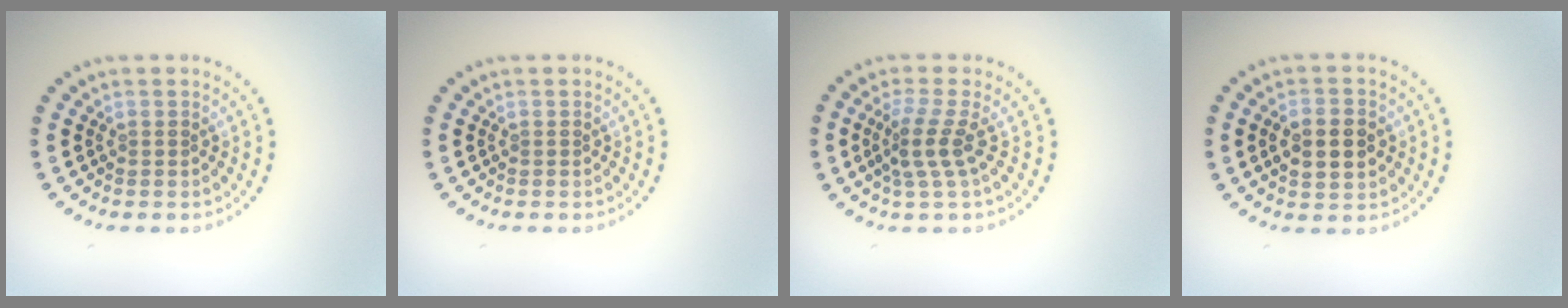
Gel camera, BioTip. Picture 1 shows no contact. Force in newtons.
{"total": 0.0}
{"total": 2.9, "press": 2.1, "slide": 2.0}
{"total": 4.8, "press": 4.7, "slide": 0.1}